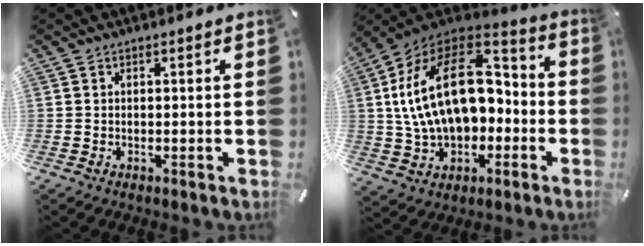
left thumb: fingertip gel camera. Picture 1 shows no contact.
{"total": 24.9, "force": [2.6, 16.9, 18.2], "torque": [-0.341, 0.008, 0.055]}